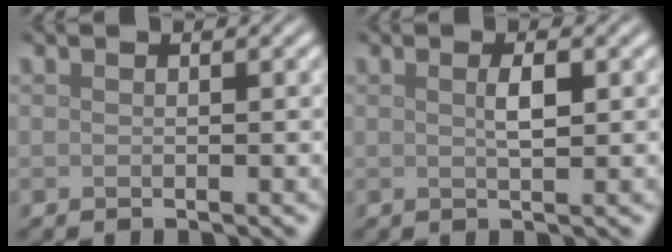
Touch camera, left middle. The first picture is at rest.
{"total": 1.6, "force": [0.4, 0.3, 1.5], "torque": [-0.028, 0.003, 0.006]}